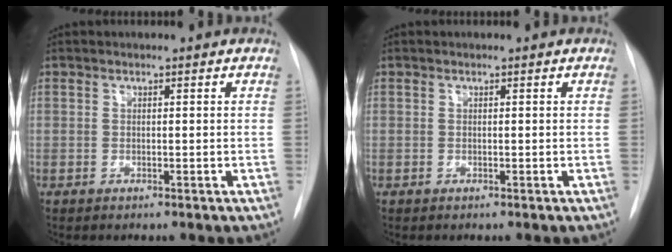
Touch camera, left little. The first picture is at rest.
{"total": 0.0}